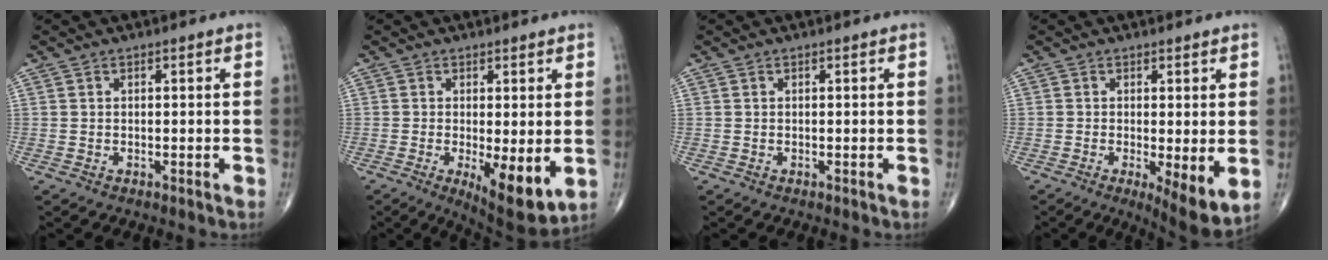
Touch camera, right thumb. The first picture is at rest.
{"total": 9.3, "force": [-1.8, 3.1, 8.6], "torque": [-0.126, -0.027, -0.020]}
{"total": 0.0}
{"total": 6.3, "force": [-1.0, 1.8, 6.0], "torque": [-0.094, -0.021, -0.016]}